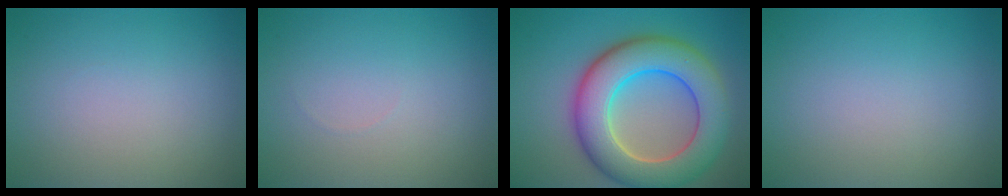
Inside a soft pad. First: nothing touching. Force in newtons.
{"total": 0.0}
{"total": 10.4, "press": 10.3, "slide": 0.7}
{"total": 0.0}